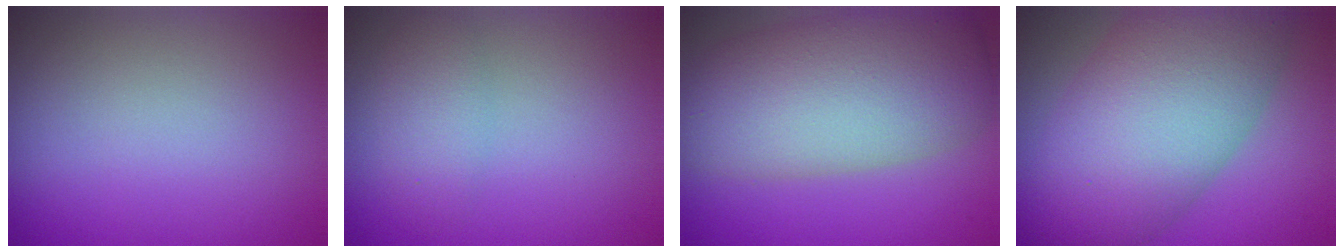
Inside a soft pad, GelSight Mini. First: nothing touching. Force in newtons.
{"total": 2.2, "press": 2.2, "slide": 0.1}
{"total": 10.3, "press": 10.3, "slide": 0.3}
{"total": 11.3, "press": 11.3, "slide": 0.4}